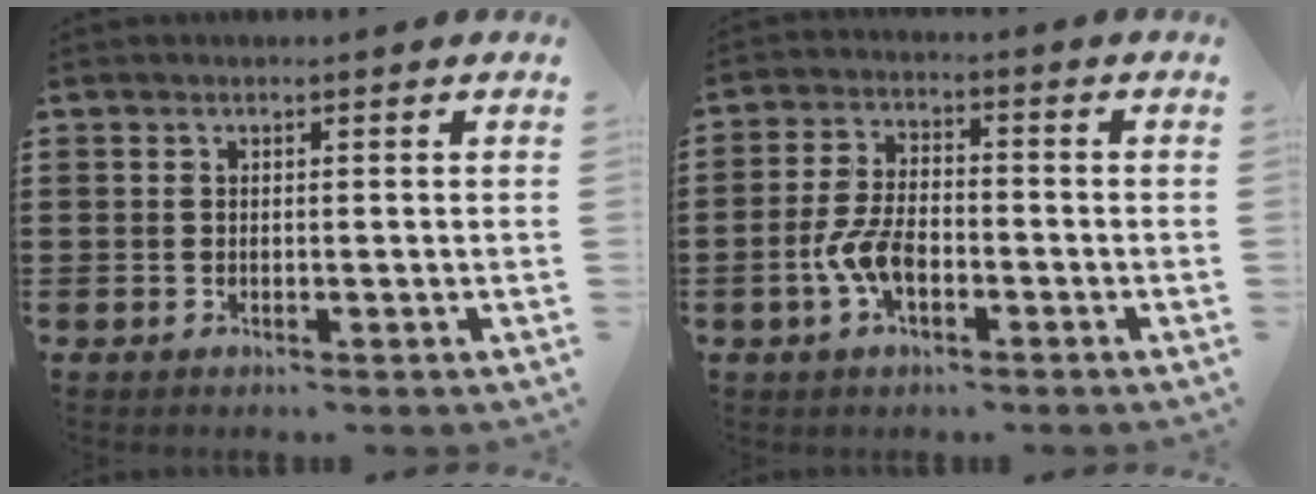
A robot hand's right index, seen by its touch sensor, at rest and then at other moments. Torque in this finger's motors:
{"motor_torque": [1.07, 1.07, 0.50, 0.13]}